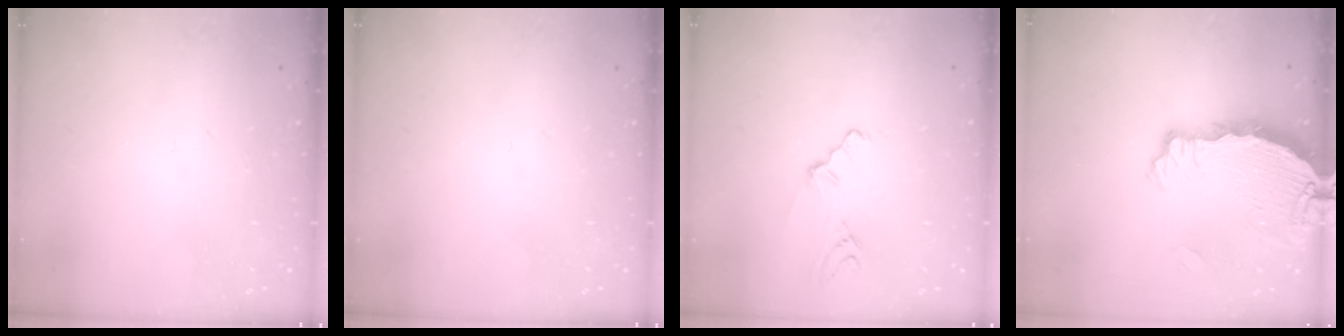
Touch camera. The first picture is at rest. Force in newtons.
{"total": 0.0}
{"total": 2.8, "press": 2.8, "slide": 0.7}
{"total": 6.5, "press": 6.5, "slide": 0.6}